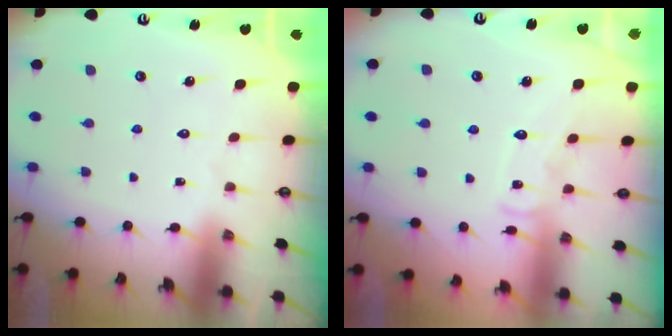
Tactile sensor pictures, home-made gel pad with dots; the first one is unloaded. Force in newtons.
{"total": 8.3, "press": 8.2, "slide": 0.6}